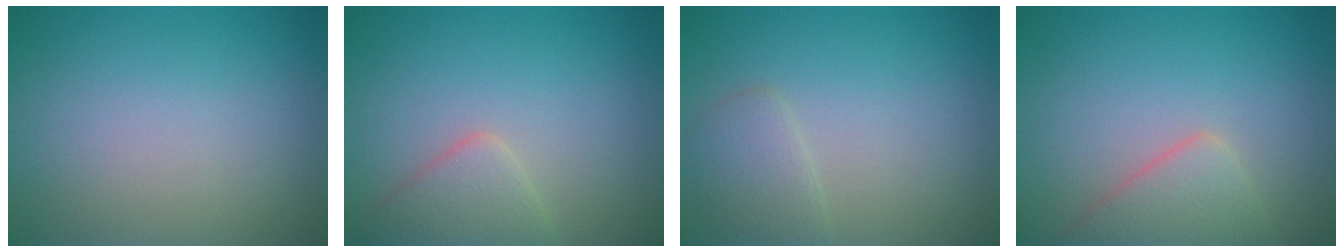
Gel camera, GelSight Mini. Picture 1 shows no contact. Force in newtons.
{"total": 2.8, "press": 2.8, "slide": 0.2}
{"total": 2.1, "press": 2.1, "slide": 0.2}
{"total": 3.3, "press": 3.3, "slide": 0.2}